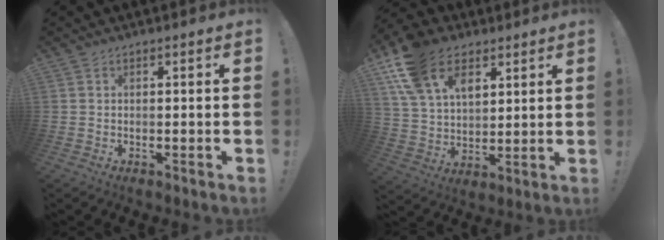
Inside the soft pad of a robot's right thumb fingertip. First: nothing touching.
{"total": 18.8, "force": [9.6, 12.4, 10.3], "torque": [-0.194, -0.045, 0.179]}